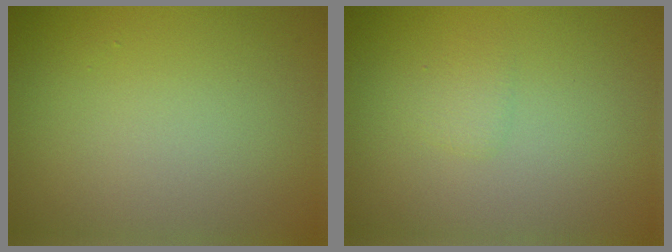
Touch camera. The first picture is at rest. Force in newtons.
{"total": 0.9, "press": 0.9, "slide": 0.1}